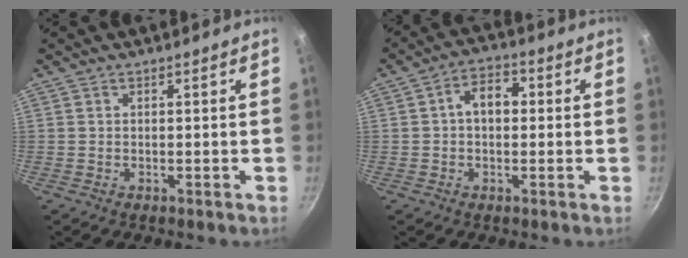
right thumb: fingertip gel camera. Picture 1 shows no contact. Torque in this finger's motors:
{"motor_torque": [-0.23, 0.34, 0.24, 0.08, 0.03]}